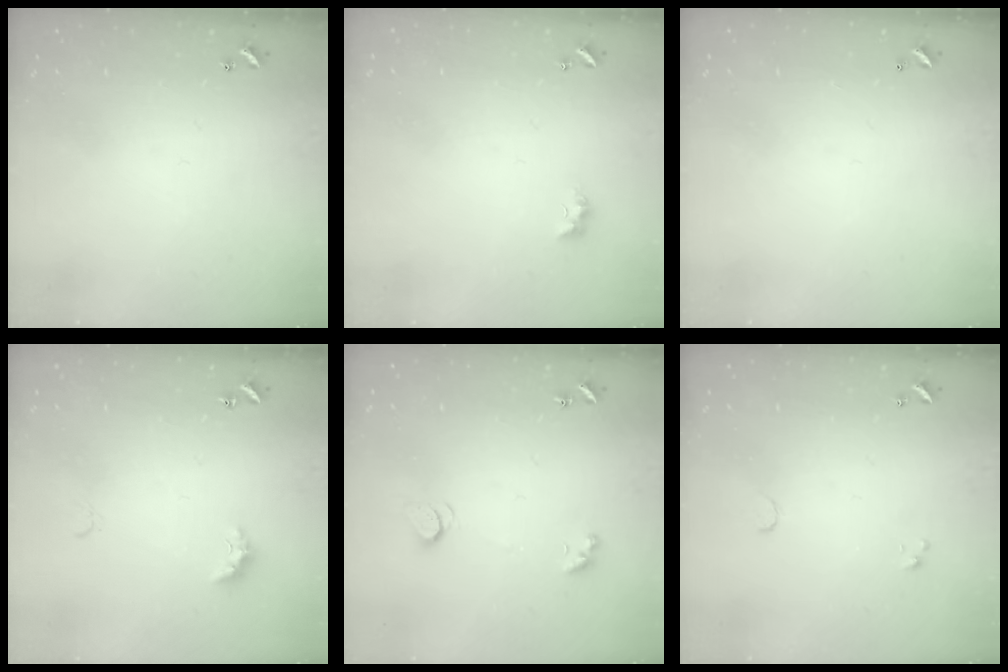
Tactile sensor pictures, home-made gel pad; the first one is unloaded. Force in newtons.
{"total": 1.6, "press": 1.5, "slide": 0.6}
{"total": 3.0, "press": 3.0, "slide": 0.1}
{"total": 2.1, "press": 2.0, "slide": 0.5}
{"total": 2.2, "press": 2.1, "slide": 0.4}
{"total": 0.9, "press": 0.8, "slide": 0.2}